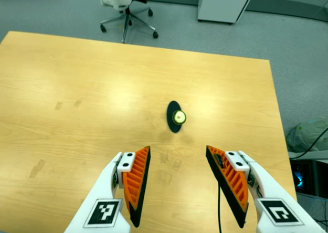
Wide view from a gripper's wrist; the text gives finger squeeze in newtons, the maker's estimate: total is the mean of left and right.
{"total": 0.0}